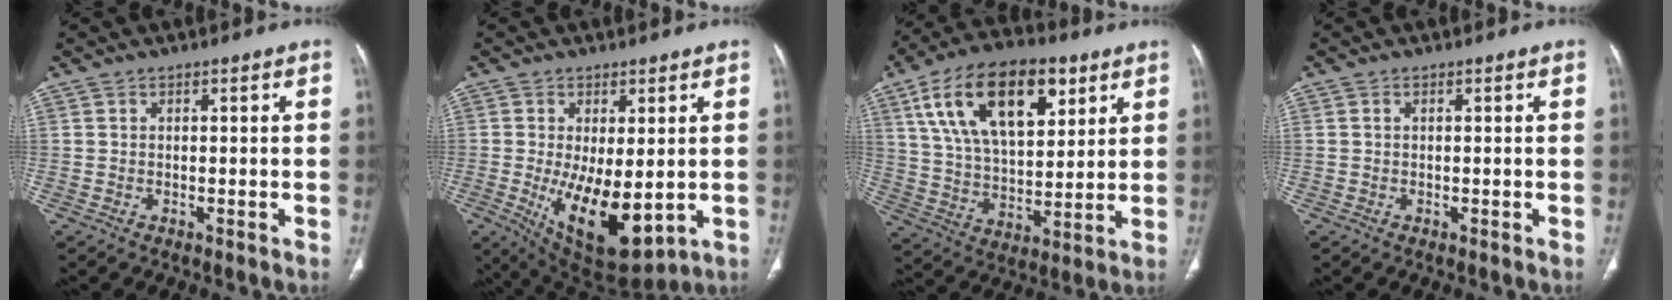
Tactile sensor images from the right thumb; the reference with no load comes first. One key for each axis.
{"total": 13.7, "fx": -2.0, "fy": 6.1, "fz": 12.1, "tx": -0.190, "ty": -0.030, "tz": -0.007}
{"total": 22.5, "fx": 10.1, "fy": 11.7, "fz": 16.5, "tx": -0.262, "ty": -0.019, "tz": 0.180}
{"total": 0.6, "fx": 0.2, "fy": 0.3, "fz": 0.4, "tx": -0.010, "ty": 0.004, "tz": 0.004}